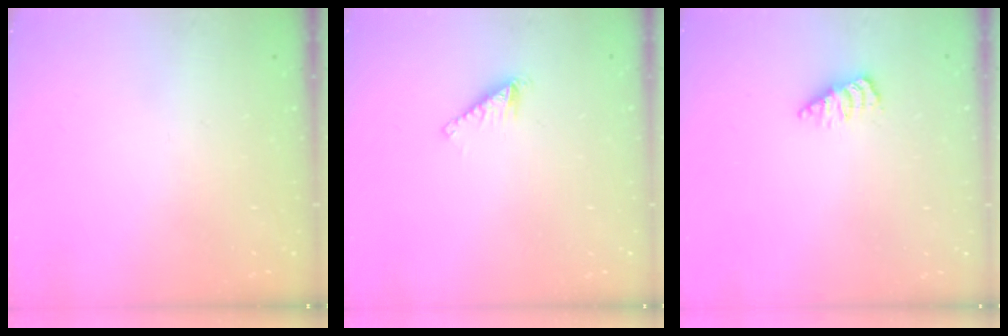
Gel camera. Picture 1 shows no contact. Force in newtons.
{"total": 2.1, "press": 2.0, "slide": 0.3}
{"total": 1.9, "press": 1.9, "slide": 0.3}